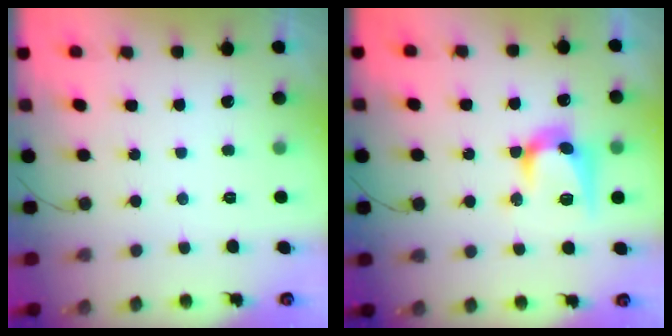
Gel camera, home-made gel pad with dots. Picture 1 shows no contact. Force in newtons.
{"total": 12.6, "press": 12.6, "slide": 0.4}